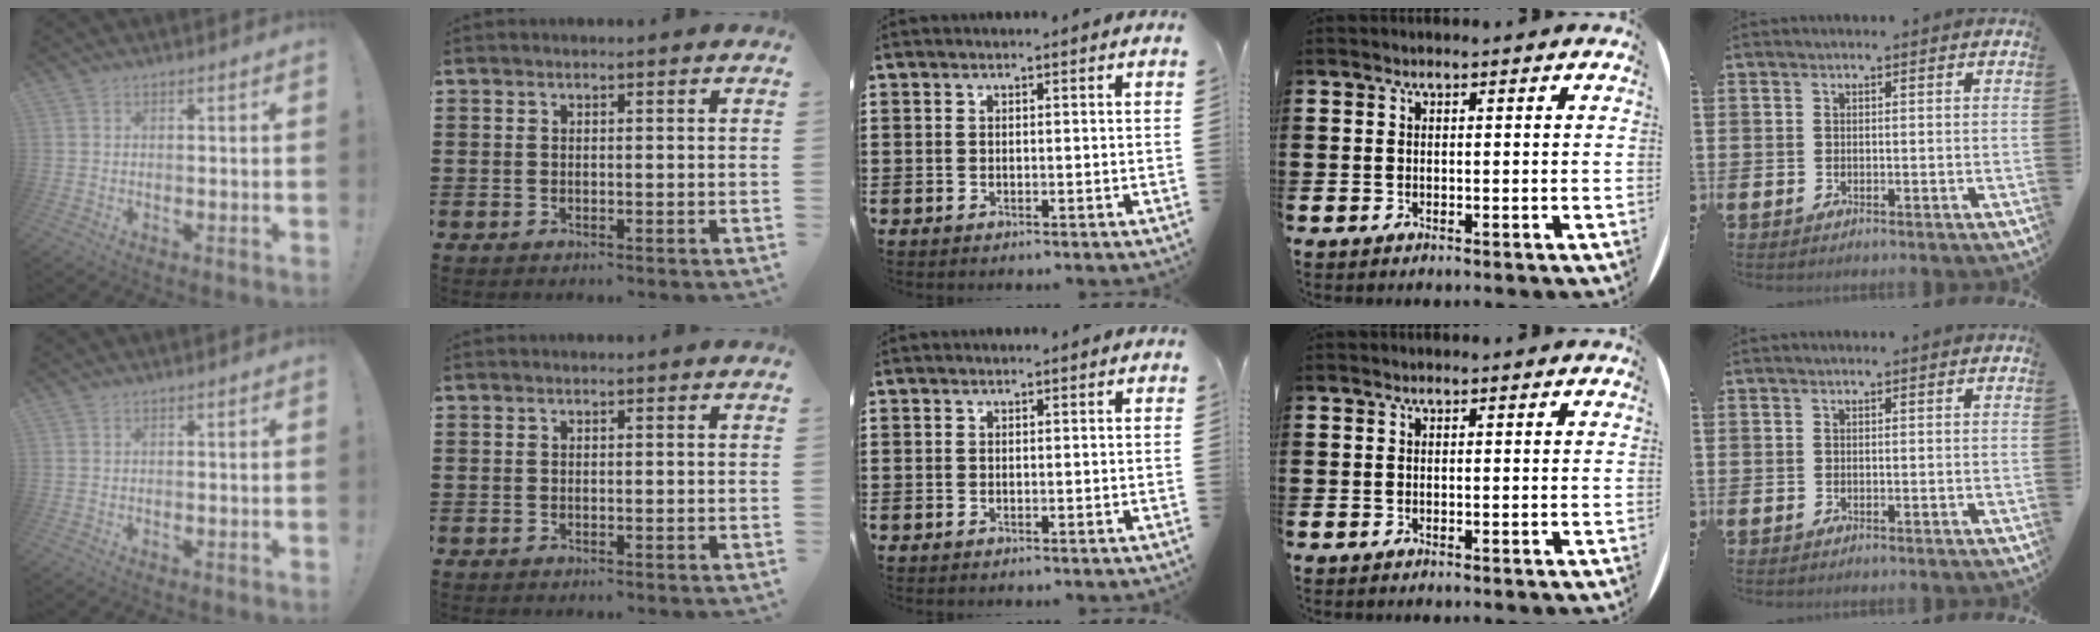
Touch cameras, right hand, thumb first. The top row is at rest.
{}